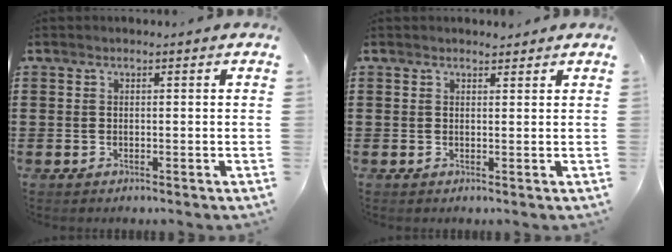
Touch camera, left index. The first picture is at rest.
{"total": 1.3, "force": [1.2, 0.4, 0.1], "torque": [-0.005, 0.002, 0.024]}